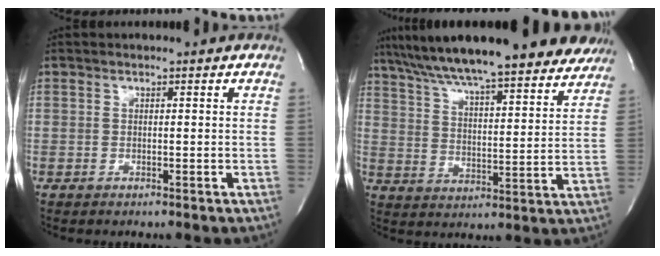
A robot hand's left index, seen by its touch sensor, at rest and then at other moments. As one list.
[{"total": 25.5, "force": [21.7, 3.9, 12.9], "torque": [-0.213, 0.005, 0.298]}]